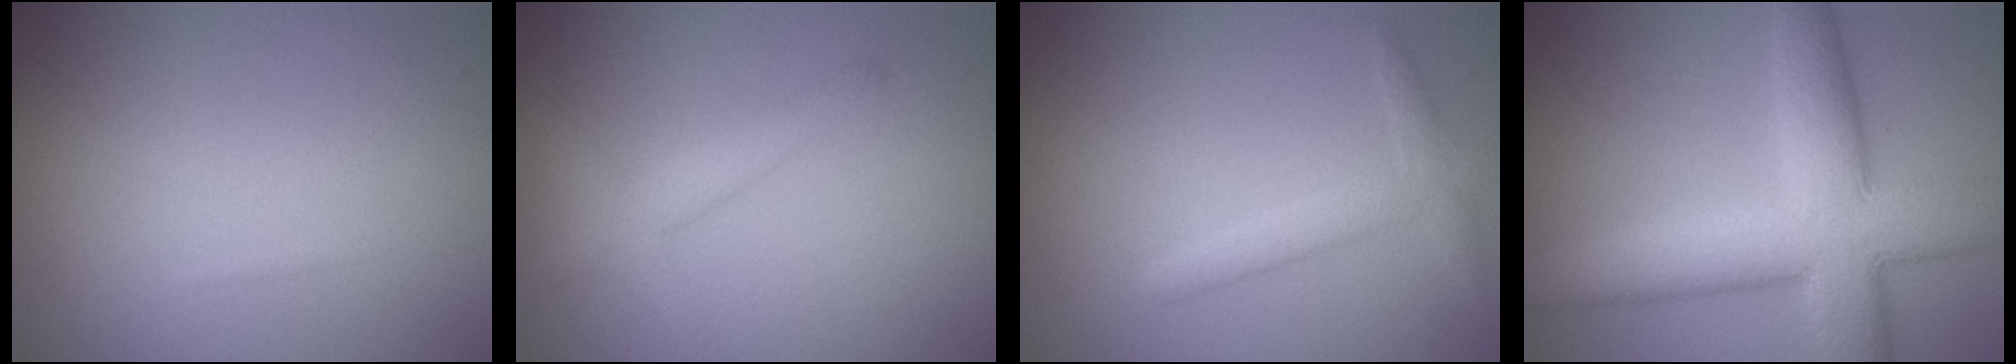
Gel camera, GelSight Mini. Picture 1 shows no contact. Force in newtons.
{"total": 2.7, "press": 2.7, "slide": 0.1}
{"total": 2.1, "press": 2.1, "slide": 0.1}
{"total": 9.9, "press": 9.9, "slide": 0.3}